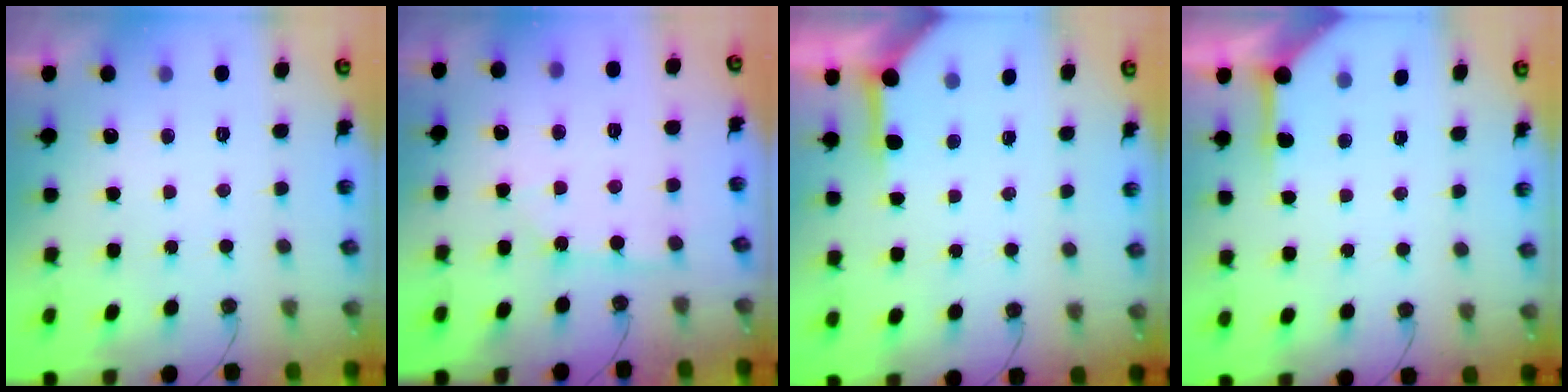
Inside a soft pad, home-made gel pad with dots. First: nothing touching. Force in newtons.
{"total": 3.2, "press": 3.2, "slide": 0.4}
{"total": 3.8, "press": 3.8, "slide": 0.4}
{"total": 4.2, "press": 4.2, "slide": 0.4}